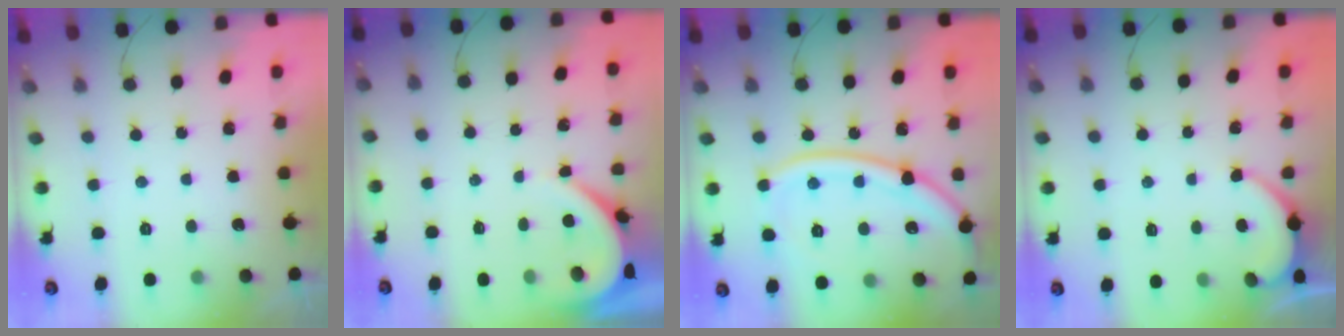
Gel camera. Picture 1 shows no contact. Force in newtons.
{"total": 3.3, "press": 3.3, "slide": 0.6}
{"total": 18.6, "press": 18.5, "slide": 2.0}
{"total": 2.3, "press": 2.3, "slide": 0.3}